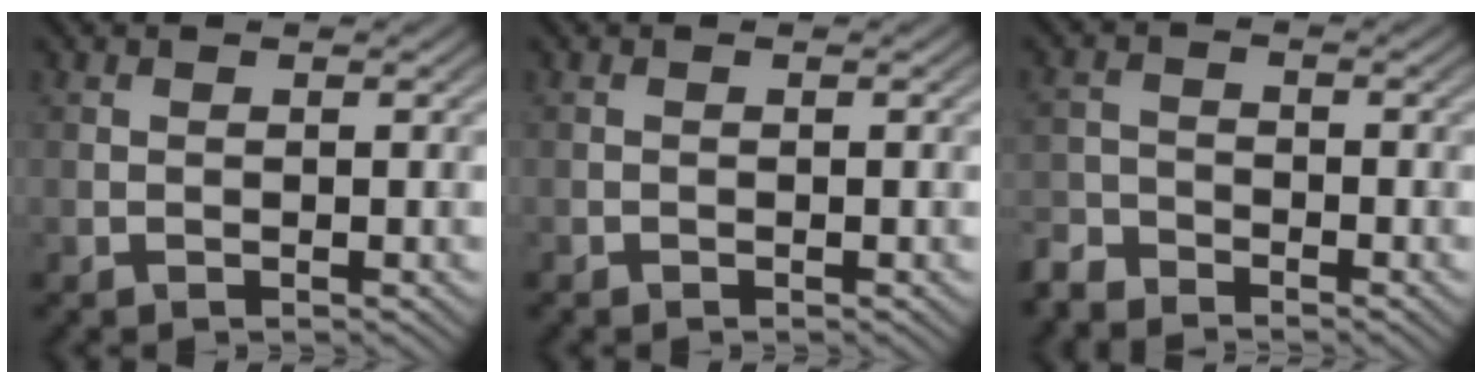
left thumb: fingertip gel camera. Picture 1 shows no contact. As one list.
[{"total": 0.0}, {"total": 3.4, "force": [-3.1, 1.0, 0.7], "torque": [-0.018, -0.006, -0.076]}]